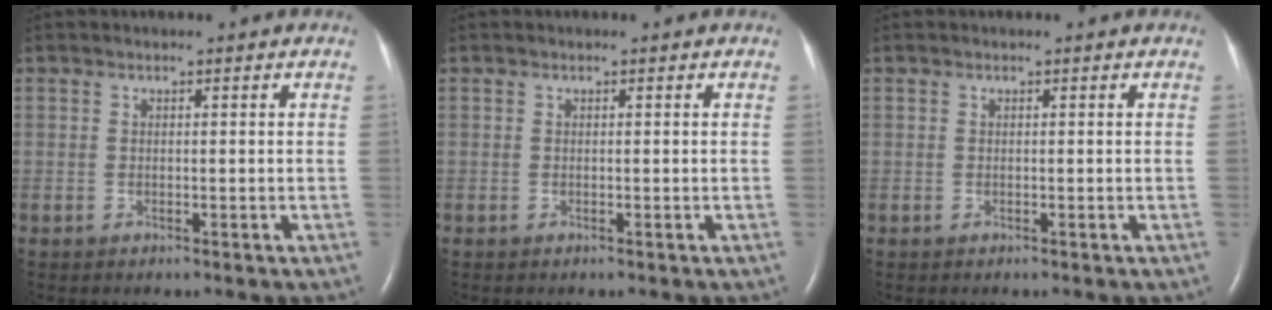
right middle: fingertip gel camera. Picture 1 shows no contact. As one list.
[{"total": 0.0}, {"total": 0.0}]